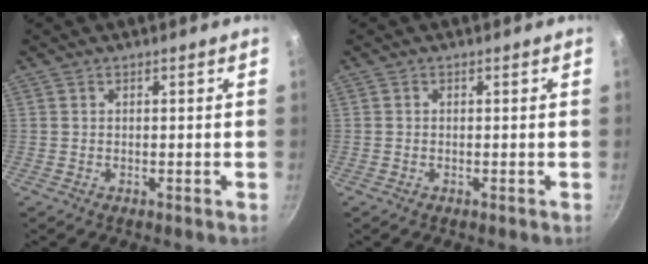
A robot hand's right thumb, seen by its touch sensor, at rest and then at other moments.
{"total": 0.0}